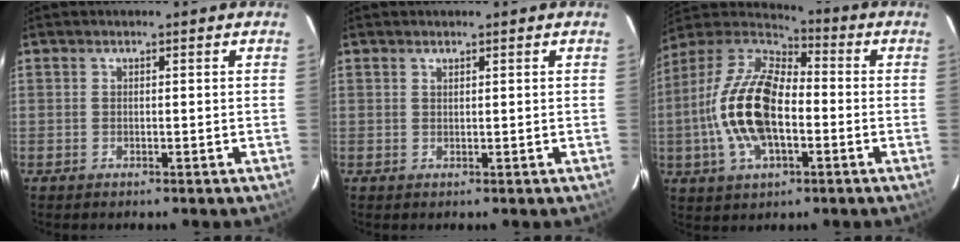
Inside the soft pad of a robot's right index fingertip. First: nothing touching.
{"total": 0.6, "force": [0.6, 0.1, 0.2], "torque": [-0.003, 0.001, 0.011]}
{"total": 18.5, "force": [-3.2, 9.2, 15.8], "torque": [-0.327, 0.004, -0.064]}